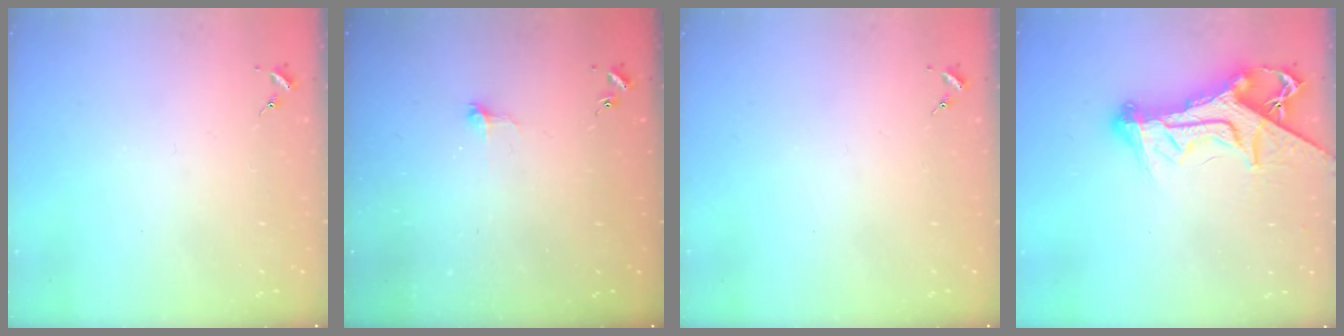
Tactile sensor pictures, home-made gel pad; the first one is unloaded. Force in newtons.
{"total": 6.2, "press": 6.2, "slide": 0.6}
{"total": 0.0}
{"total": 15.9, "press": 15.8, "slide": 1.8}